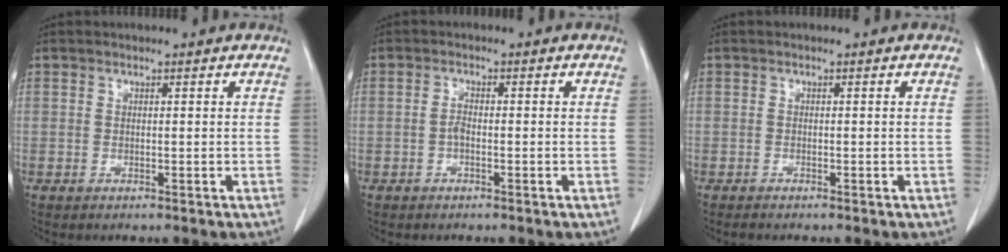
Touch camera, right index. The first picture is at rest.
{"total": 1.6, "force": [-0.3, 0.5, 1.5], "torque": [-0.024, 0.003, -0.008]}
{"total": 0.6, "force": [-0.3, 0.0, 0.5], "torque": [-0.008, -0.001, -0.008]}